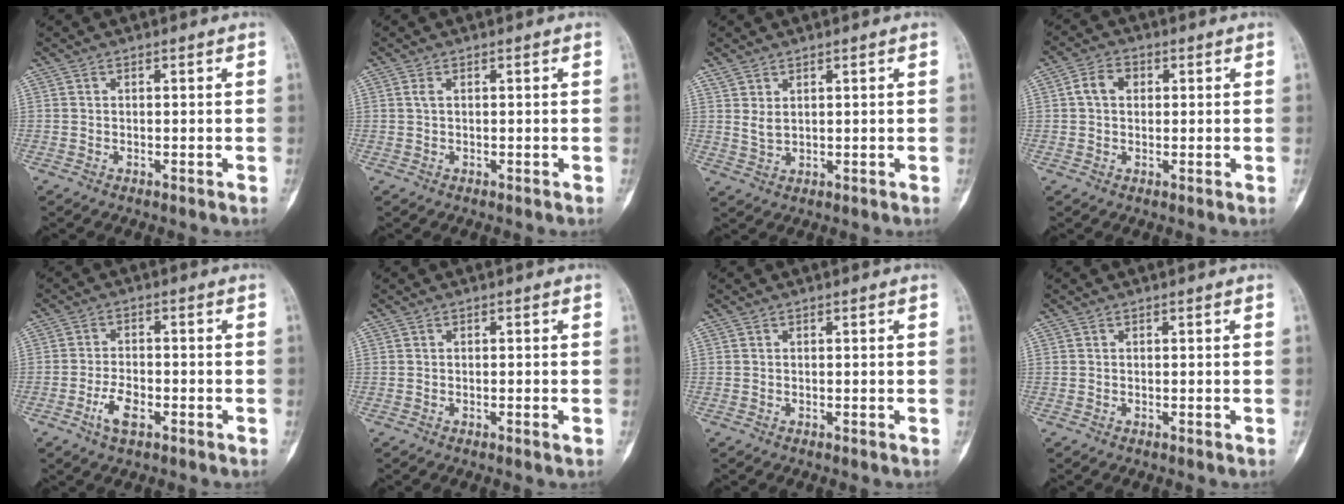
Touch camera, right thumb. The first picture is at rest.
{"total": 0.7, "force": [0.2, 0.2, 0.7], "torque": [-0.021, 0.003, 0.004]}
{"total": 2.3, "force": [1.3, 1.2, 1.5], "torque": [-0.029, -0.009, 0.034]}
{"total": 4.2, "force": [0.8, 3.2, 2.7], "torque": [-0.044, 0.012, 0.009]}
{"total": 4.8, "force": [-2.3, 2.3, 3.6], "torque": [-0.068, 0.012, -0.043]}
{"total": 0.7, "force": [-0.3, 0.0, 0.7], "torque": [-0.015, 0.002, -0.003]}
{"total": 0.0}
{"total": 0.0}